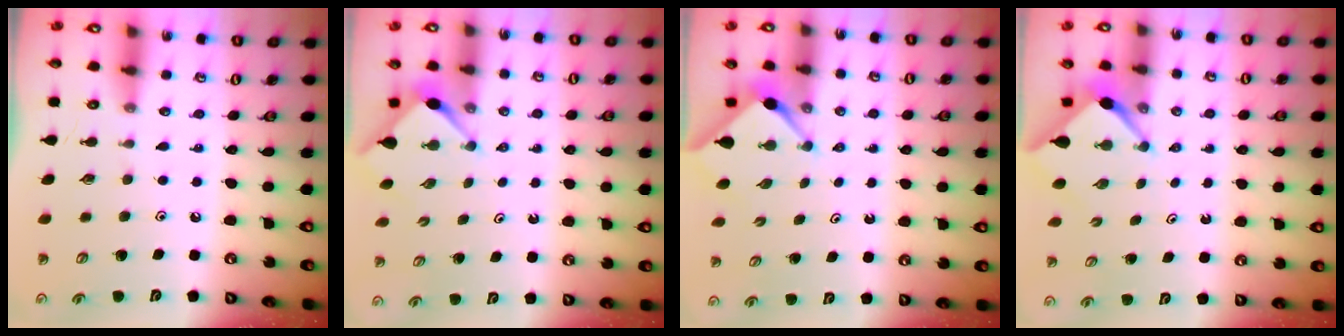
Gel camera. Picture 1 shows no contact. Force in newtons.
{"total": 2.9, "press": 2.9, "slide": 0.3}
{"total": 3.0, "press": 3.0, "slide": 0.3}
{"total": 2.6, "press": 2.6, "slide": 0.3}